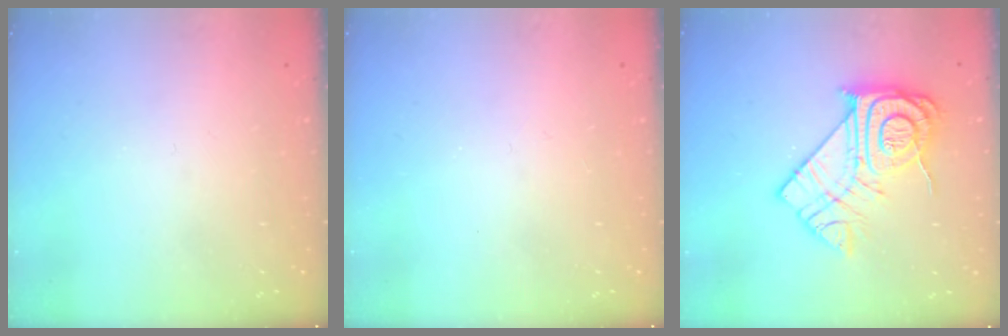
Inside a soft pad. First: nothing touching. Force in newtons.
{"total": 3.6, "press": 3.5, "slide": 0.4}
{"total": 17.0, "press": 16.9, "slide": 1.6}